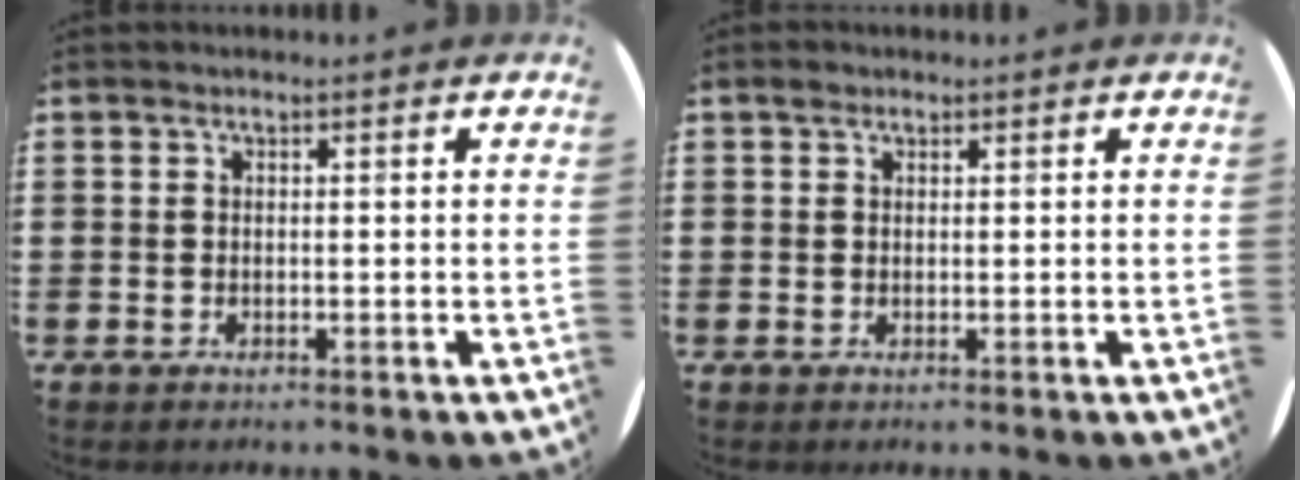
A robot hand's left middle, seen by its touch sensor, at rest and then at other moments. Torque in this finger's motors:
{"motor_torque": [0.23, -0.19, 0.00, 0.00]}